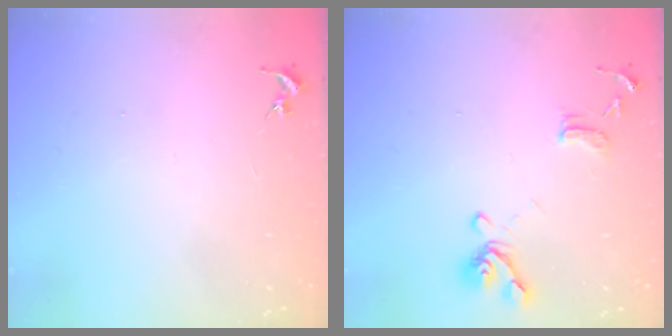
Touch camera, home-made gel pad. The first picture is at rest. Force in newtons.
{"total": 13.1, "press": 13.0, "slide": 1.4}